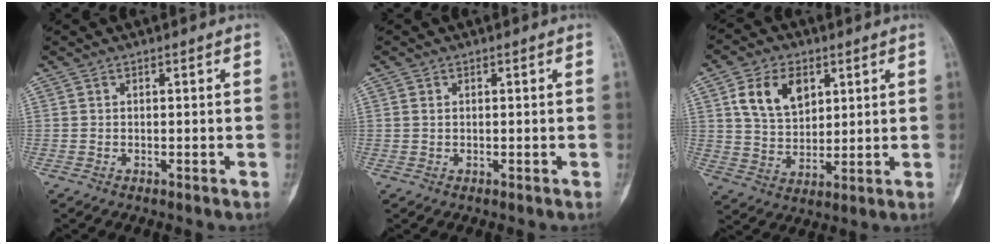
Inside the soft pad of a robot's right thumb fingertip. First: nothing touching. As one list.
[{"total": 0.8, "force": [0.2, 0.6, 0.5], "torque": [-0.013, 0.001, 0.005]}, {"total": 10.6, "force": [4.2, 7.0, 6.8], "torque": [-0.099, -0.014, 0.083]}]